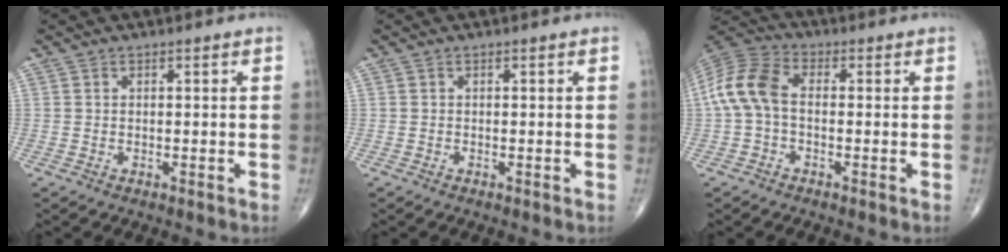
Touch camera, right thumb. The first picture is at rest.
{"total": 0.0}
{"total": 9.9, "force": [-0.2, 6.2, 7.7], "torque": [-0.165, 0.029, -0.015]}